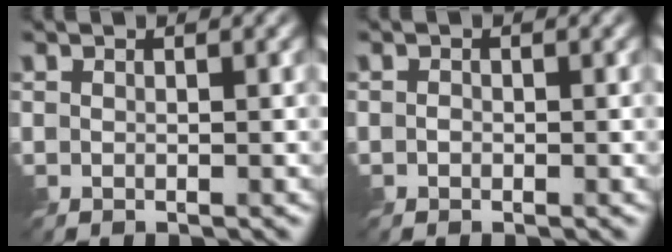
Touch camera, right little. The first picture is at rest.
{"total": 0.7, "force": [-0.3, 0.6, 0.2], "torque": [-0.002, -0.002, -0.008]}